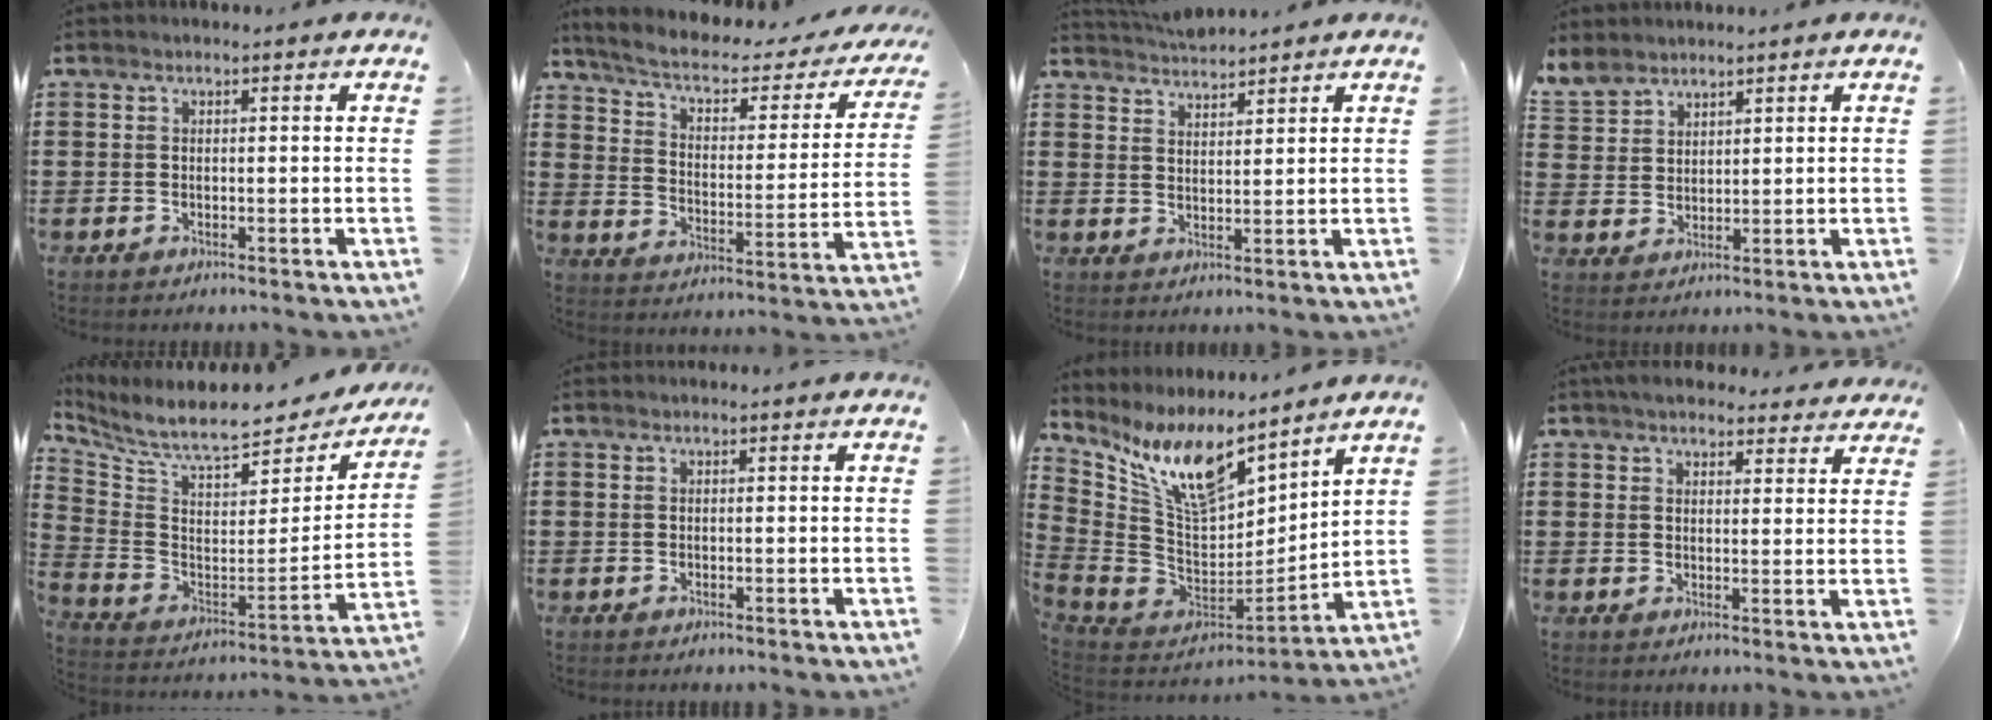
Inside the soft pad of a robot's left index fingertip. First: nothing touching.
{"total": 4.5, "force": [2.6, 1.6, 3.3], "torque": [-0.077, -0.021, 0.035]}
{"total": 3.2, "force": [3.2, 0.1, 0.0], "torque": [-0.009, -0.008, 0.061]}
{"total": 4.2, "force": [3.6, 2.1, 0.5], "torque": [-0.026, -0.003, 0.070]}
{"total": 7.8, "force": [6.9, 1.0, 3.5], "torque": [-0.103, -0.060, 0.113]}
{"total": 0.0}
{"total": 13.0, "force": [8.4, 5.1, 8.5], "torque": [-0.202, -0.048, 0.153]}
{"total": 4.0, "force": [3.7, 1.2, 0.9], "torque": [-0.021, -0.009, 0.068]}